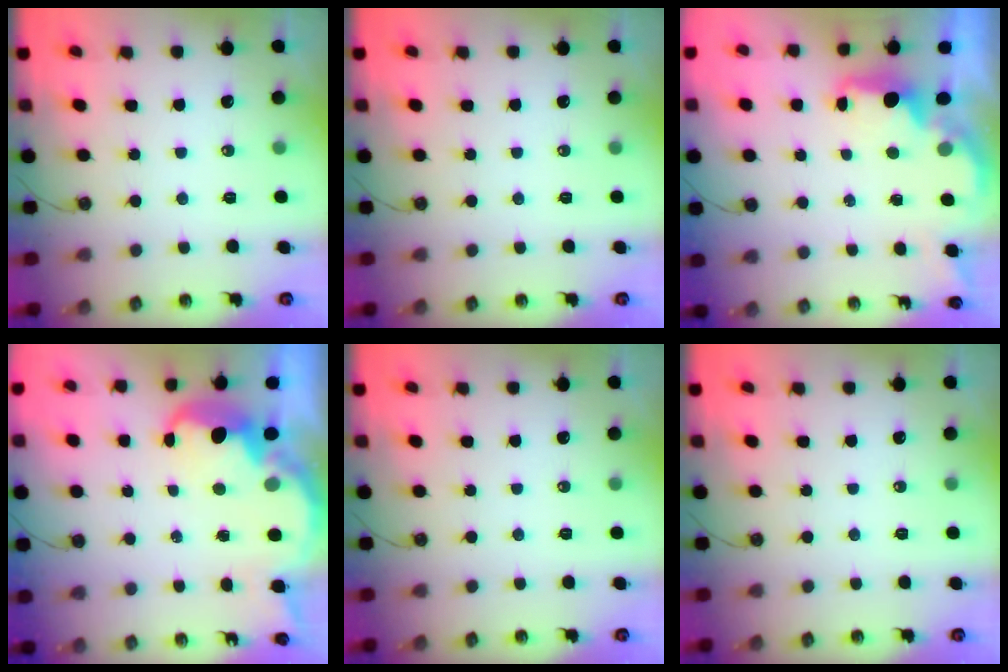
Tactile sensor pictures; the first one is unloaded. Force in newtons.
{"total": 0.0}
{"total": 2.2, "press": 2.1, "slide": 0.8}
{"total": 6.5, "press": 6.4, "slide": 0.6}
{"total": 0.0}
{"total": 0.0}